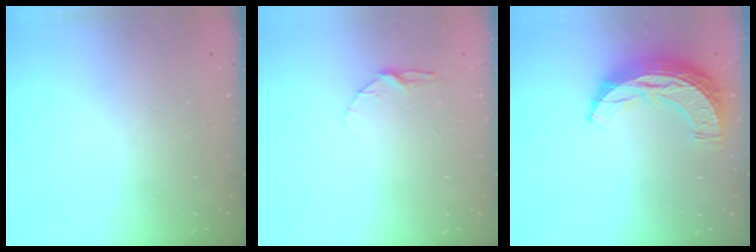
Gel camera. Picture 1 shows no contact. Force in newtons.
{"total": 5.2, "press": 5.2, "slide": 0.6}
{"total": 11.3, "press": 11.2, "slide": 0.7}